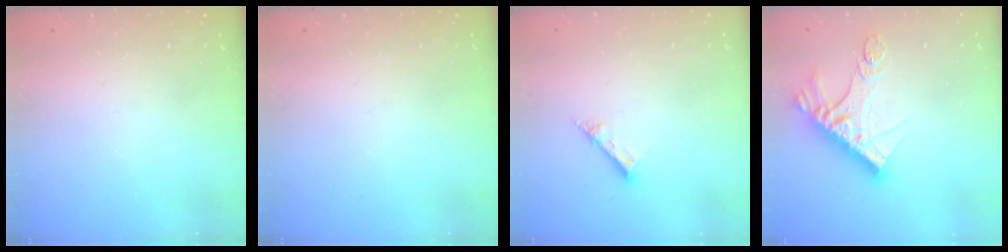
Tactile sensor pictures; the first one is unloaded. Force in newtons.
{"total": 0.0}
{"total": 7.9, "press": 7.8, "slide": 0.8}
{"total": 13.2, "press": 13.1, "slide": 1.2}